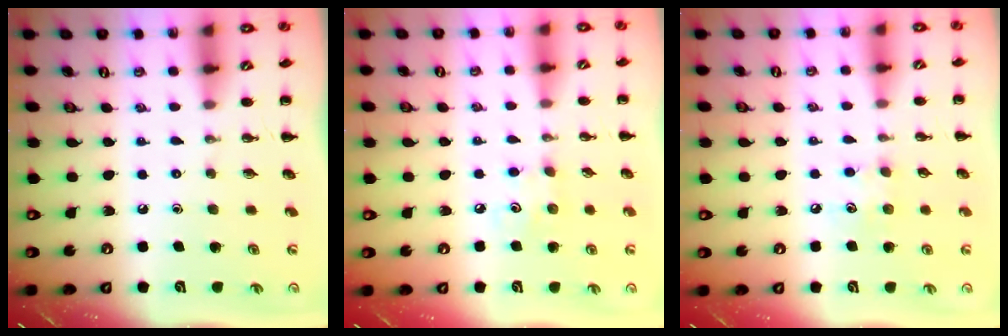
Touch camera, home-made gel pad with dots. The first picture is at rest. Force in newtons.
{"total": 4.2, "press": 4.1, "slide": 0.9}
{"total": 6.3, "press": 6.2, "slide": 1.1}